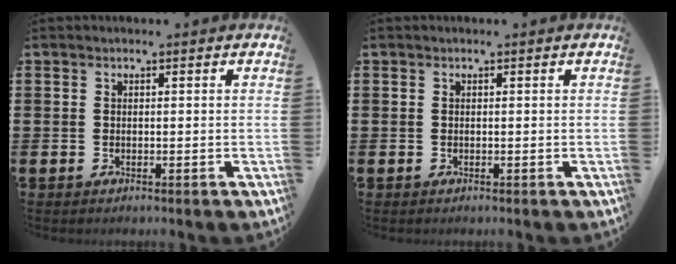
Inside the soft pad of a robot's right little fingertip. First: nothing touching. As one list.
[{"total": 0.0}]